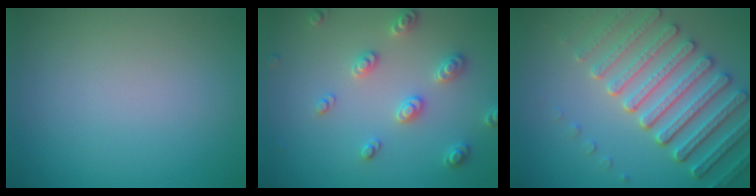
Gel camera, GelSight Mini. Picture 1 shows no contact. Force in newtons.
{"total": 2.7, "press": 2.7, "slide": 0.4}
{"total": 6.4, "press": 5.4, "slide": 3.3}